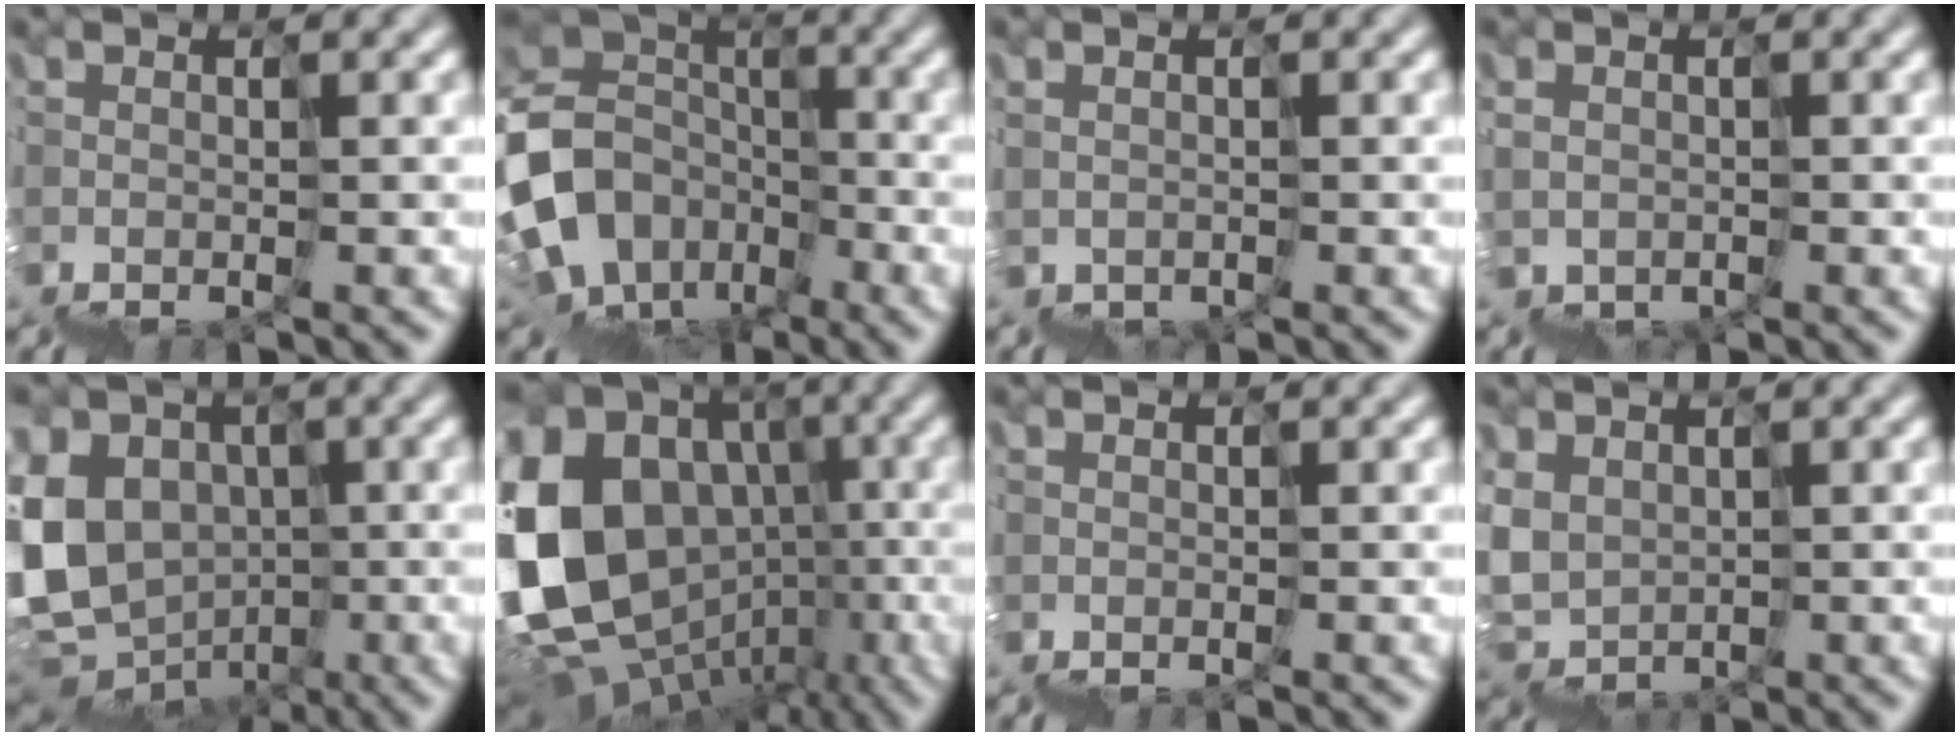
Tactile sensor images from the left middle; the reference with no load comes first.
{"total": 9.8, "force": [-1.9, 7.8, 5.7], "torque": [-0.130, 0.008, -0.034]}
{"total": 1.0, "force": [-0.3, 0.6, 0.7], "torque": [-0.014, -0.002, -0.001]}
{"total": 0.7, "force": [0.2, 0.7, 0.1], "torque": [0.004, 0.003, 0.004]}
{"total": 11.4, "force": [2.9, 9.8, 5.1], "torque": [-0.106, 0.015, 0.052]}
{"total": 16.3, "force": [1.6, 13.5, 8.9], "torque": [-0.213, 0.006, 0.064]}
{"total": 0.0}
{"total": 4.5, "force": [3.1, 3.0, 1.3], "torque": [-0.029, 0.019, 0.070]}